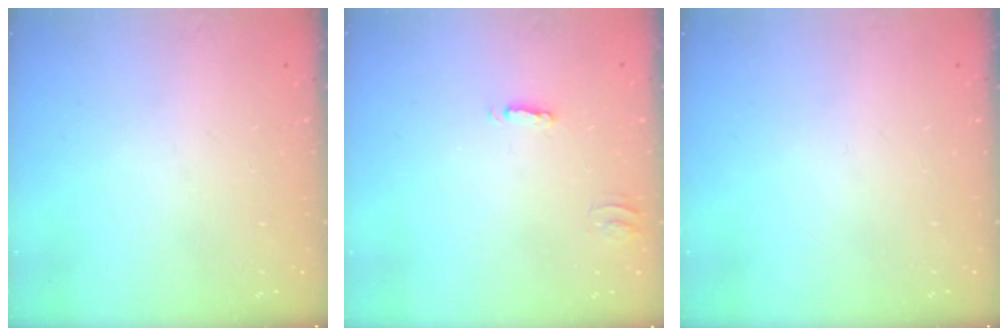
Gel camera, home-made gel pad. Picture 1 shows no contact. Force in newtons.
{"total": 2.5, "press": 2.5, "slide": 0.2}
{"total": 0.0}